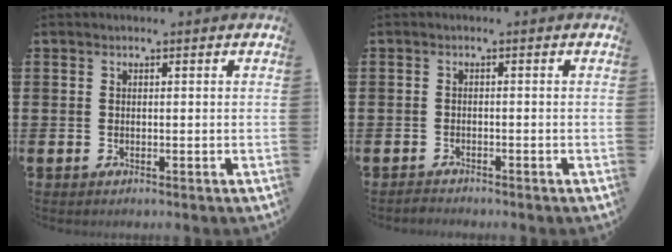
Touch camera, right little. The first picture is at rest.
{"total": 0.8, "force": [-0.8, 0.1, 0.0], "torque": [-0.003, 0.000, -0.018]}